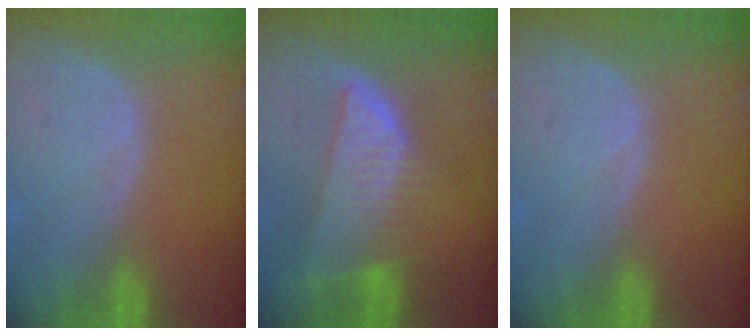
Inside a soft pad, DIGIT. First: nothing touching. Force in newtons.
{"total": 8.2, "press": 7.3, "slide": 3.8}
{"total": 0.0}